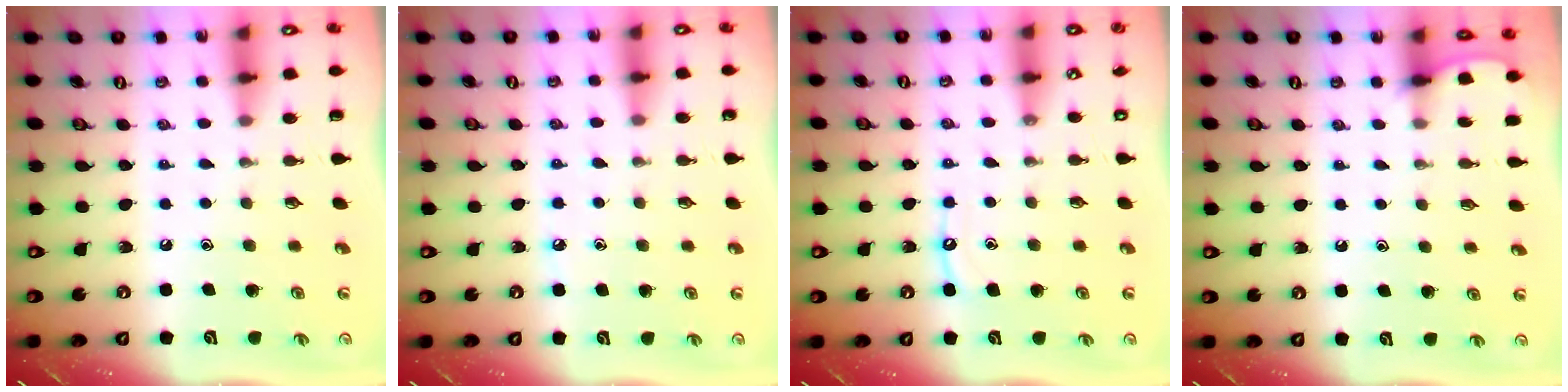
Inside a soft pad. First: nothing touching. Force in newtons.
{"total": 4.2, "press": 4.2, "slide": 0.6}
{"total": 5.1, "press": 5.1, "slide": 0.6}
{"total": 2.1, "press": 2.1, "slide": 0.3}